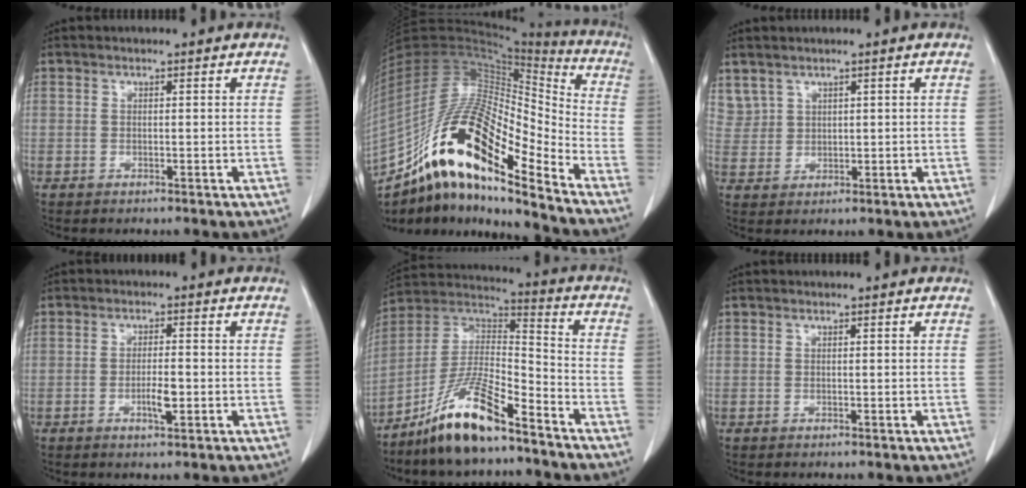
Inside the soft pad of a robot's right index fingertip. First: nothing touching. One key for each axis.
{"total": 24.1, "fx": -15.0, "fy": 5.0, "fz": 18.1, "tx": -0.364, "ty": -0.002, "tz": -0.270}
{"total": 3.6, "fx": 2.7, "fy": 2.4, "fz": 0.2, "tx": 0.004, "ty": 0.008, "tz": 0.063}
{"total": 3.3, "fx": -0.9, "fy": 0.7, "fz": 3.1, "tx": -0.055, "ty": 0.002, "tz": -0.010}
{"total": 14.2, "fx": -10.2, "fy": 2.4, "fz": 9.7, "tx": -0.189, "ty": 0.003, "tz": -0.186}
{"total": 0.0}